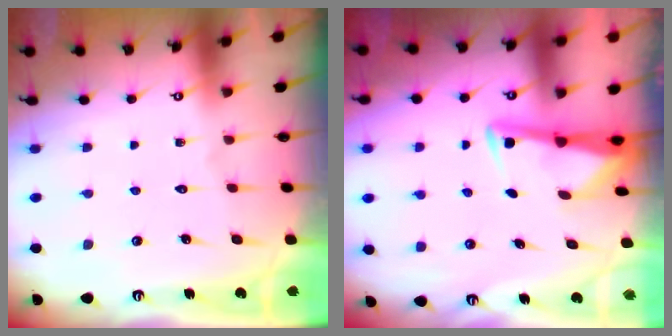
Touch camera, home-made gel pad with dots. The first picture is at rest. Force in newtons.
{"total": 3.1, "press": 3.1, "slide": 0.4}